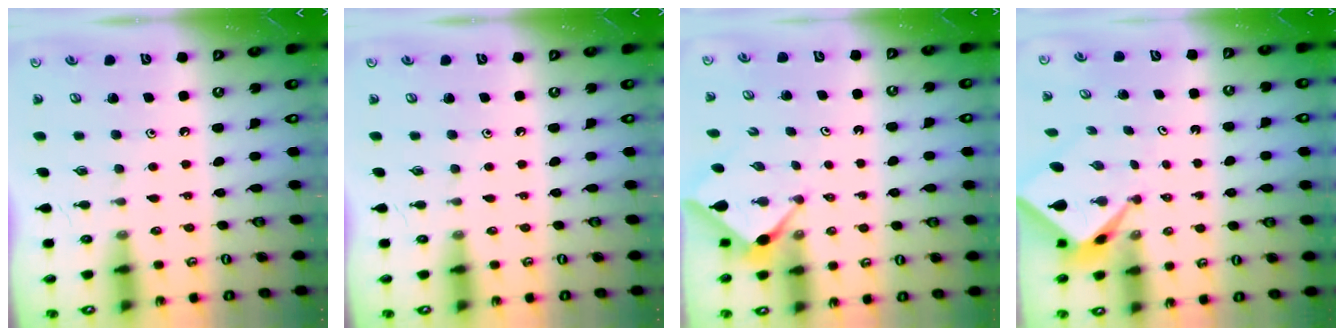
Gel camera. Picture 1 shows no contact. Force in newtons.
{"total": 0.0}
{"total": 3.1, "press": 3.1, "slide": 0.3}
{"total": 2.5, "press": 2.5, "slide": 0.2}